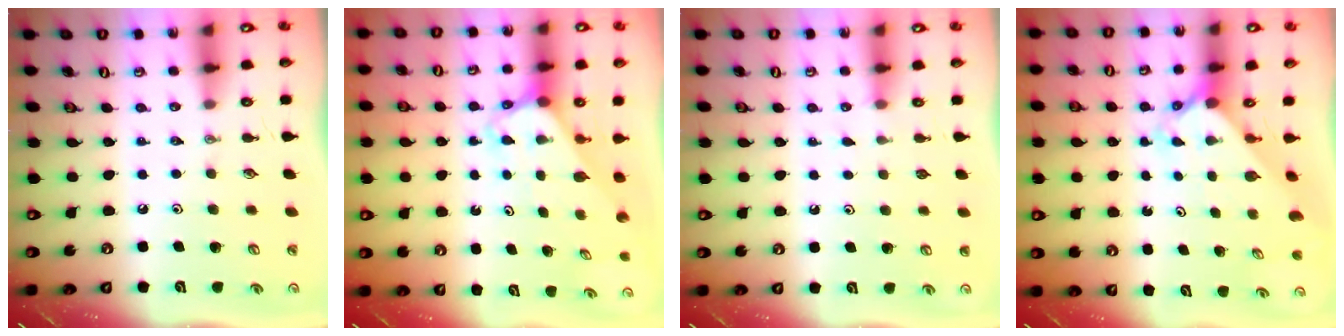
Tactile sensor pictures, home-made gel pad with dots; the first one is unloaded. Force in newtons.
{"total": 2.7, "press": 2.6, "slide": 0.2}
{"total": 1.7, "press": 1.6, "slide": 0.2}
{"total": 2.4, "press": 2.4, "slide": 0.2}